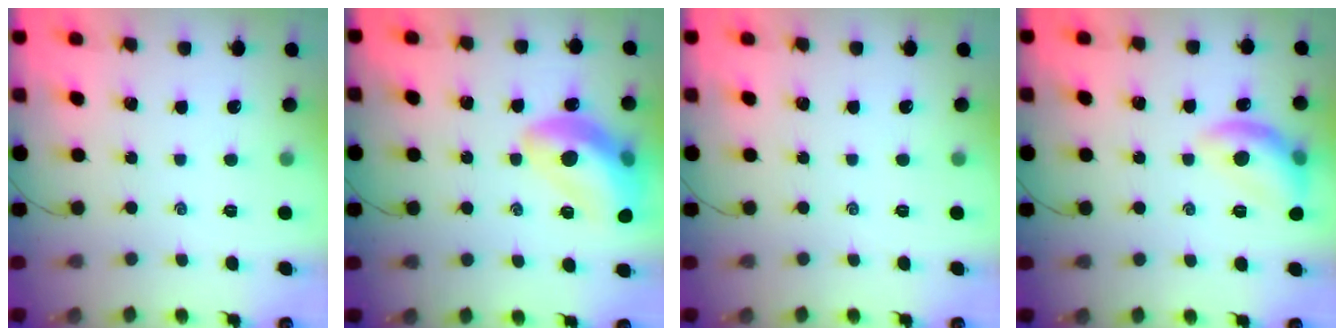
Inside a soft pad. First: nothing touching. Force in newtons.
{"total": 16.3, "press": 16.1, "slide": 2.3}
{"total": 0.0}
{"total": 10.9, "press": 10.9, "slide": 0.4}